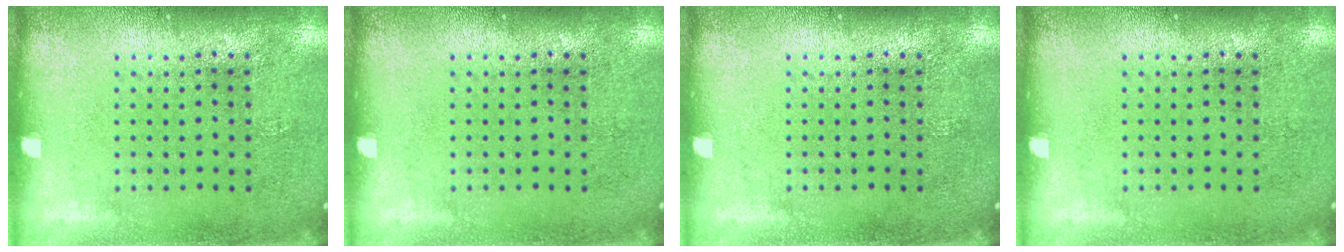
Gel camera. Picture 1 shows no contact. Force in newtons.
{"total": 0.0}
{"total": 0.0}
{"total": 0.0}